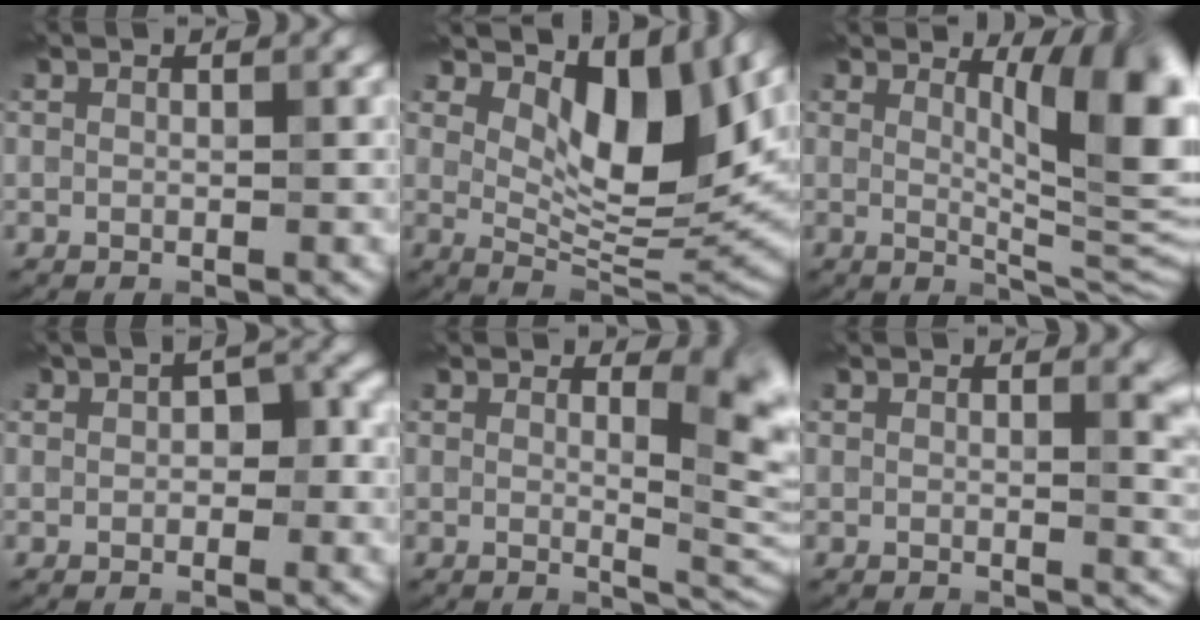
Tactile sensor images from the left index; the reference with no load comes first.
{"total": 8.3, "force": [3.5, 3.8, 6.5], "torque": [-0.097, -0.020, 0.060]}
{"total": 9.7, "force": [3.1, 2.6, 8.8], "torque": [-0.112, -0.005, 0.056]}
{"total": 2.9, "force": [-0.1, 2.1, 2.0], "torque": [-0.025, 0.001, -0.007]}
{"total": 5.4, "force": [1.7, 2.0, 4.7], "torque": [-0.046, -0.010, 0.028]}
{"total": 3.0, "force": [1.2, 1.3, 2.5], "torque": [-0.024, -0.003, 0.018]}